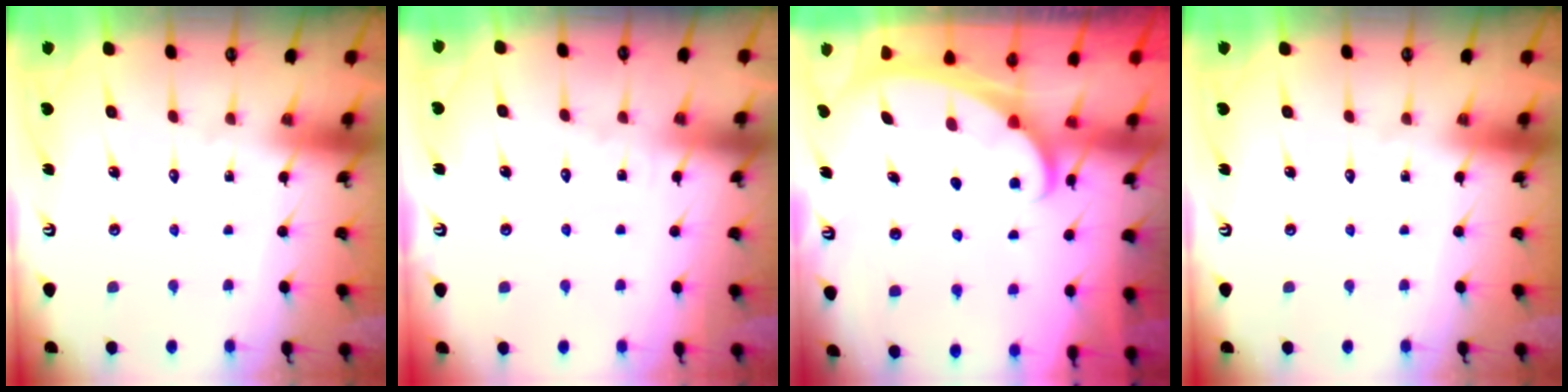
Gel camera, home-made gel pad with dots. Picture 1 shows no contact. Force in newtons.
{"total": 3.6, "press": 3.6, "slide": 0.5}
{"total": 2.3, "press": 2.3, "slide": 0.3}
{"total": 0.0}